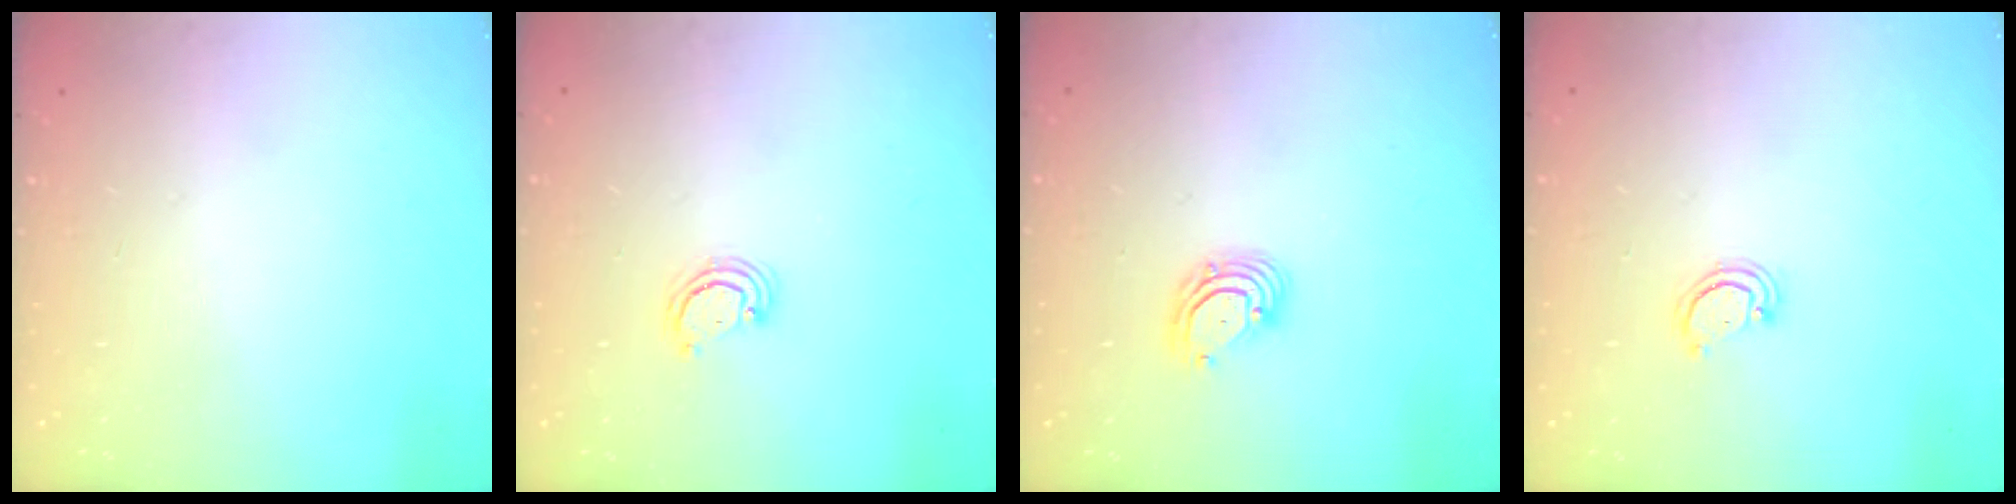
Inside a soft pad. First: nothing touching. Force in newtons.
{"total": 2.5, "press": 2.5, "slide": 0.3}
{"total": 4.9, "press": 4.9, "slide": 0.5}
{"total": 2.3, "press": 2.3, "slide": 0.3}